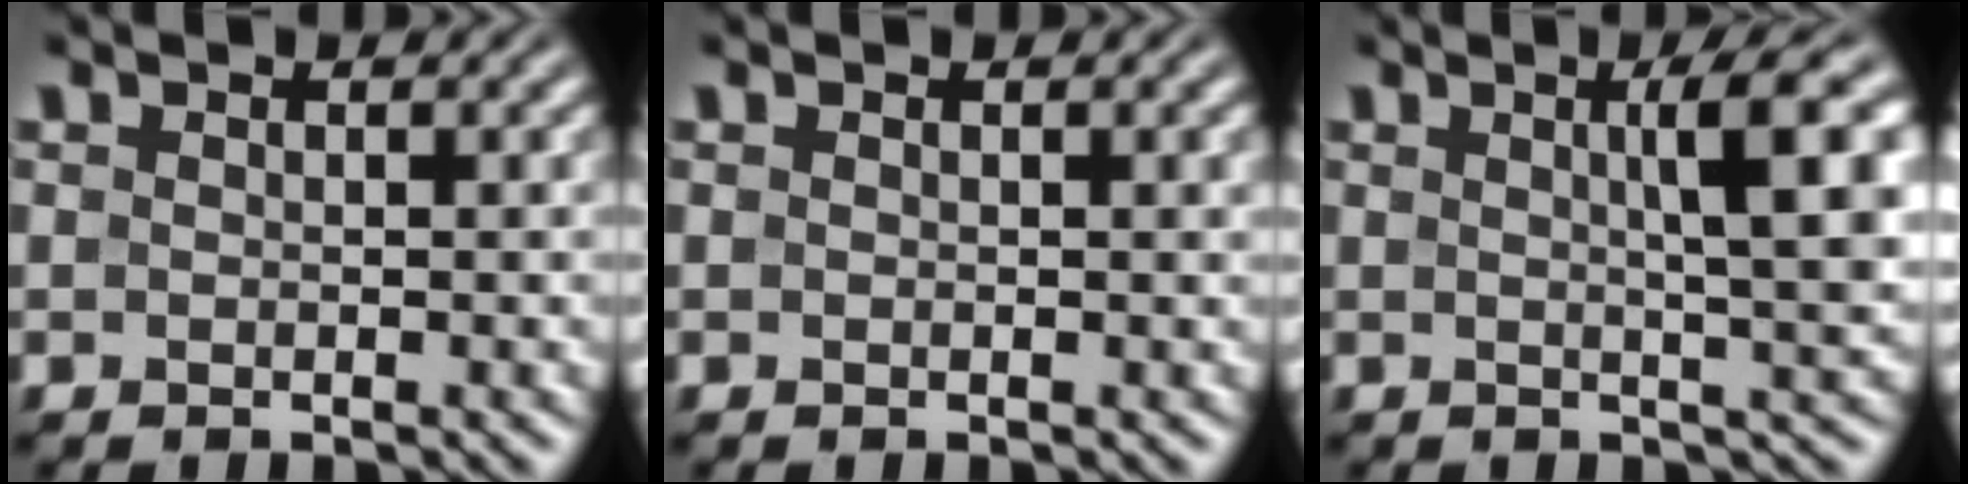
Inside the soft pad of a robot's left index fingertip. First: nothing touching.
{"total": 0.6, "force": [0.2, 0.1, 0.5], "torque": [-0.006, 0.002, 0.002]}
{"total": 6.2, "force": [1.4, 1.1, 5.9], "torque": [-0.067, 0.012, 0.018]}